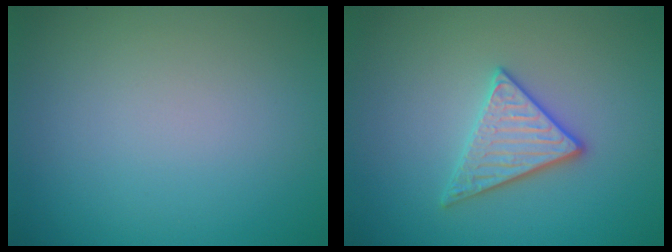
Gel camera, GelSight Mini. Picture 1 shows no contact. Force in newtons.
{"total": 3.0, "press": 2.9, "slide": 0.6}